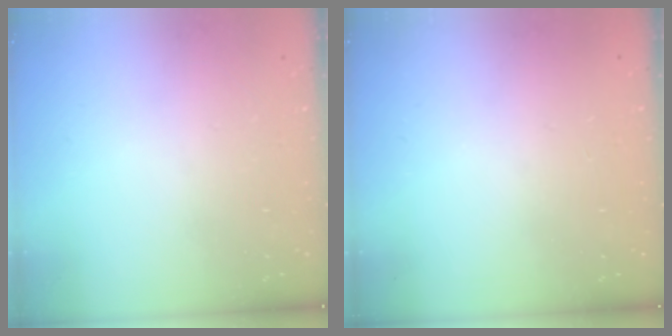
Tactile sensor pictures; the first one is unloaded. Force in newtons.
{"total": 0.0}